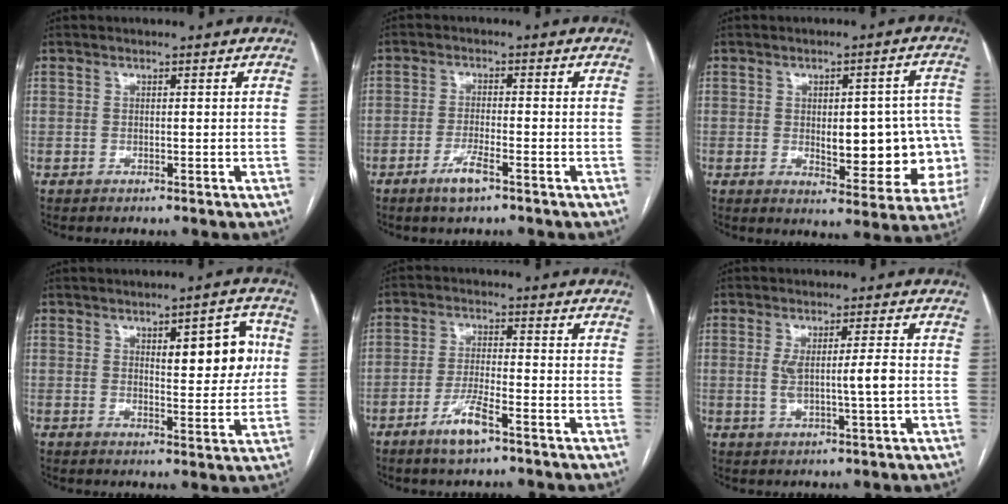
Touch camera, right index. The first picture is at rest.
{"total": 3.9, "force": [-2.4, 0.5, 3.0], "torque": [-0.062, -0.004, -0.046]}
{"total": 12.2, "force": [-1.0, 5.5, 10.9], "torque": [-0.120, 0.014, 0.001]}
{"total": 8.3, "force": [2.4, 2.7, 7.5], "torque": [-0.095, 0.012, 0.034]}
{"total": 5.6, "force": [-3.5, 0.7, 4.3], "torque": [-0.088, -0.006, -0.065]}
{"total": 5.3, "force": [0.0, 0.1, 5.3], "torque": [-0.095, 0.000, 0.003]}